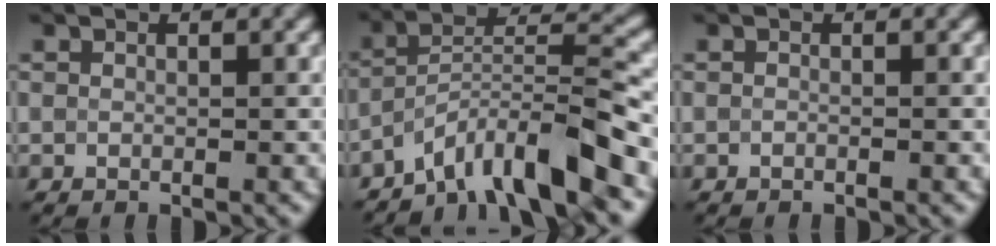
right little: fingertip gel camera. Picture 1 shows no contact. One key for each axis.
{"total": 7.7, "fx": -5.7, "fy": 1.1, "fz": 5.1, "tx": -0.073, "ty": 0.014, "tz": -0.103}
{"total": 0.5, "fx": -0.4, "fy": 0.1, "fz": 0.3, "tx": -0.005, "ty": -0.003, "tz": -0.009}